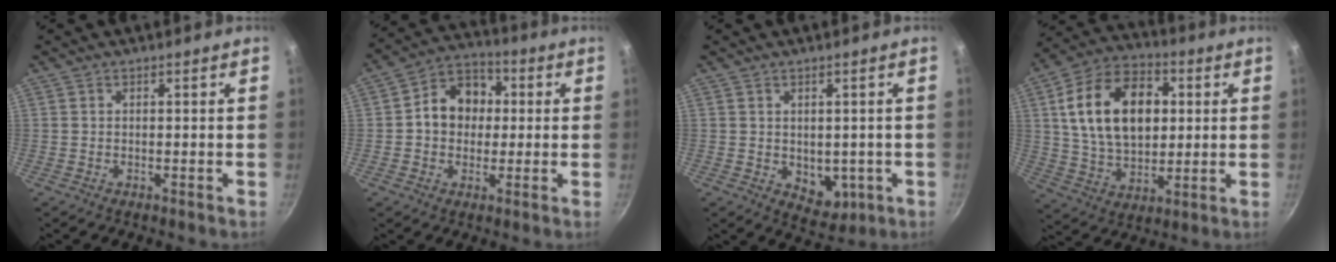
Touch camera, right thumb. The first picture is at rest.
{"total": 10.8, "force": [0.8, 8.8, 6.1], "torque": [-0.056, 0.021, -0.005]}
{"total": 6.0, "force": [-0.7, 4.4, 4.0], "torque": [-0.027, -0.010, 0.002]}
{"total": 20.2, "force": [4.0, 13.3, 14.7], "torque": [-0.226, 0.004, 0.065]}